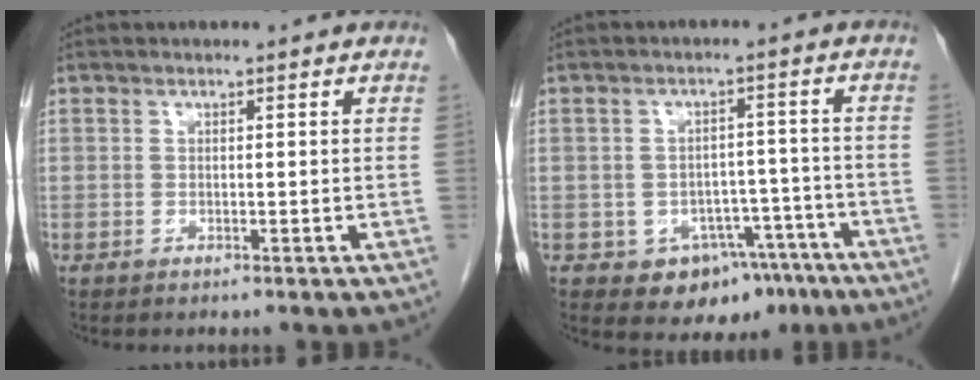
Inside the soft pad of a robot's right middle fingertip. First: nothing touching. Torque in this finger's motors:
{"motor_torque": [0.72, -0.60, 0.03, 0.02]}